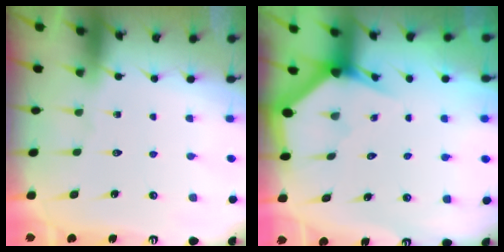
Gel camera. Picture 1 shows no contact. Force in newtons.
{"total": 2.8, "press": 2.8, "slide": 0.2}